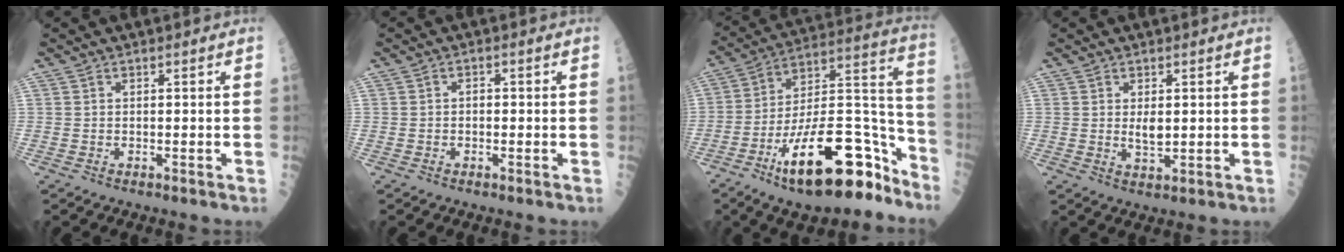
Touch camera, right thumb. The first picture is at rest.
{"total": 1.0, "force": [-0.2, 0.8, 0.6], "torque": [-0.003, 0.003, -0.007]}
{"total": 23.8, "force": [-14.0, 8.4, 17.3], "torque": [-0.253, 0.094, -0.231]}
{"total": 2.9, "force": [0.5, 1.3, 2.5], "torque": [-0.040, -0.008, 0.012]}